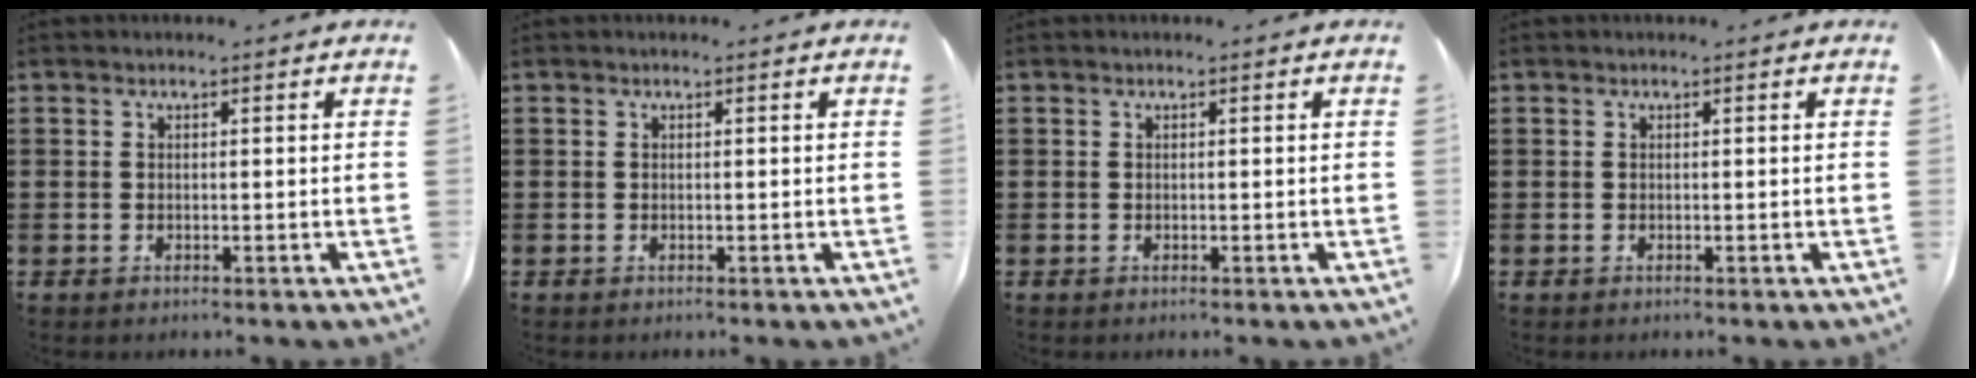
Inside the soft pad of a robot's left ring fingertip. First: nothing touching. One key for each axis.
{"total": 0.0}
{"total": 0.0}
{"total": 0.0}